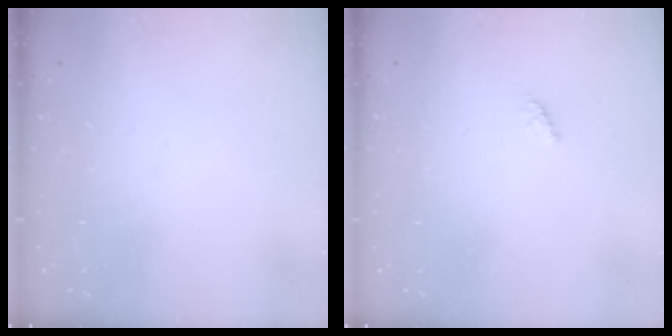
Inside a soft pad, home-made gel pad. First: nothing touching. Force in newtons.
{"total": 1.6, "press": 1.5, "slide": 0.4}